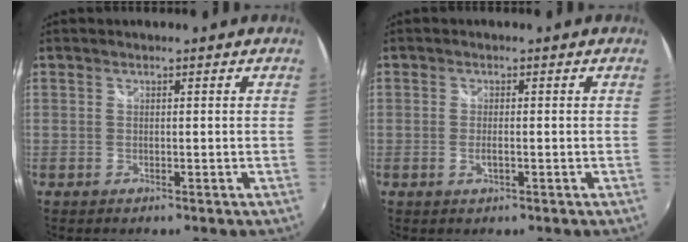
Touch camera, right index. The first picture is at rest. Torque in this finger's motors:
{"motor_torque": [-0.05, 0.06, 0.03, 0.00]}